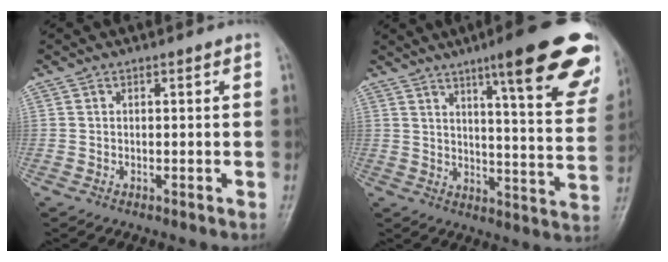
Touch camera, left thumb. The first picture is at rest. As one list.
[{"total": 22.6, "force": [13.6, 3.9, 17.6], "torque": [-0.205, -0.054, 0.173]}]